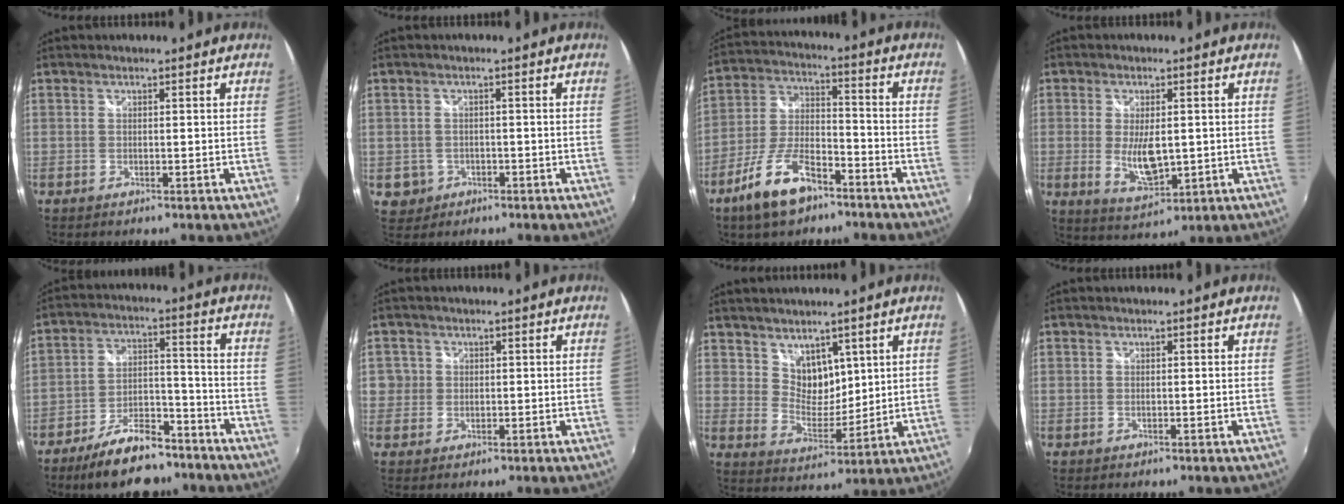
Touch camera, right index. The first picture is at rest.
{"total": 3.7, "force": [-1.1, 3.4, 0.8], "torque": [-0.026, 0.004, -0.008]}
{"total": 12.5, "force": [-8.1, 5.1, 8.1], "torque": [-0.173, -0.002, -0.147]}
{"total": 7.7, "force": [-0.4, 3.5, 6.9], "torque": [-0.127, -0.012, 0.001]}
{"total": 14.5, "force": [-11.1, 5.8, 7.3], "torque": [-0.143, 0.019, -0.171]}
{"total": 3.8, "force": [0.1, 3.7, 0.5], "torque": [-0.005, 0.012, 0.003]}
{"total": 6.8, "force": [4.4, 4.5, 2.6], "torque": [-0.032, -0.001, 0.087]}
{"total": 0.0}